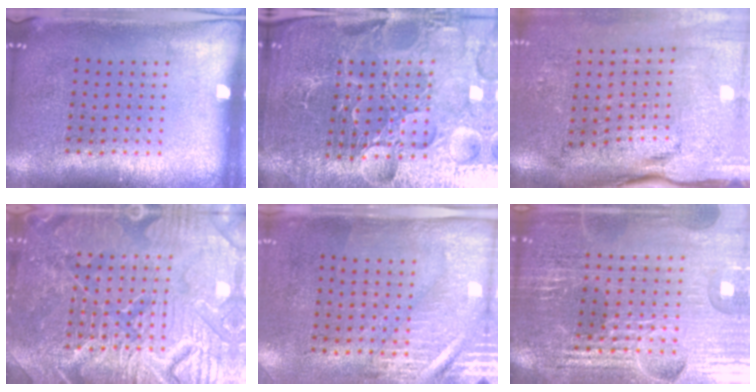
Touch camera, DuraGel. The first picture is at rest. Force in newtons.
{"total": 5.6, "press": 5.2, "slide": 2.1}
{"total": 4.5, "press": 3.7, "slide": 2.5}
{"total": 7.9, "press": 7.8, "slide": 0.9}
{"total": 2.9, "press": 2.5, "slide": 1.5}
{"total": 4.7, "press": 4.5, "slide": 1.5}